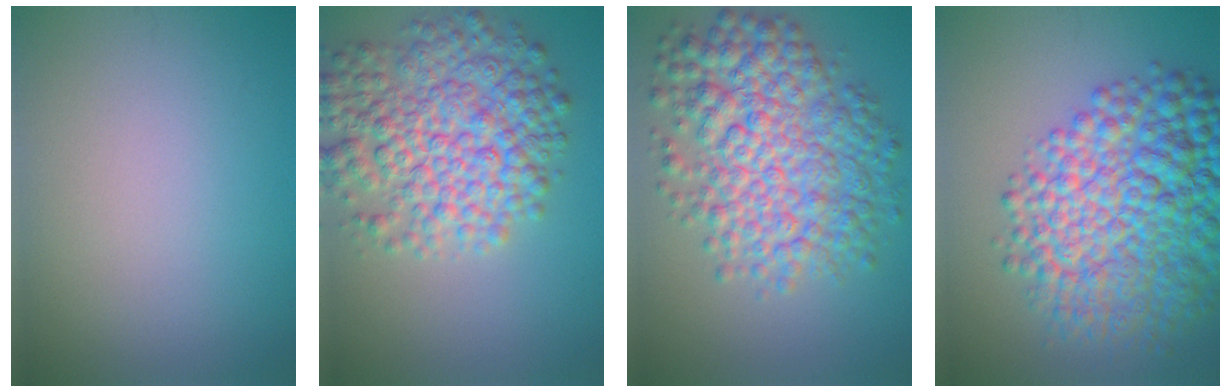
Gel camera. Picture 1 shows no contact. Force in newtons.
{"total": 8.5, "press": 8.5, "slide": 0.3}
{"total": 9.0, "press": 9.0, "slide": 0.1}
{"total": 12.1, "press": 12.1, "slide": 0.2}